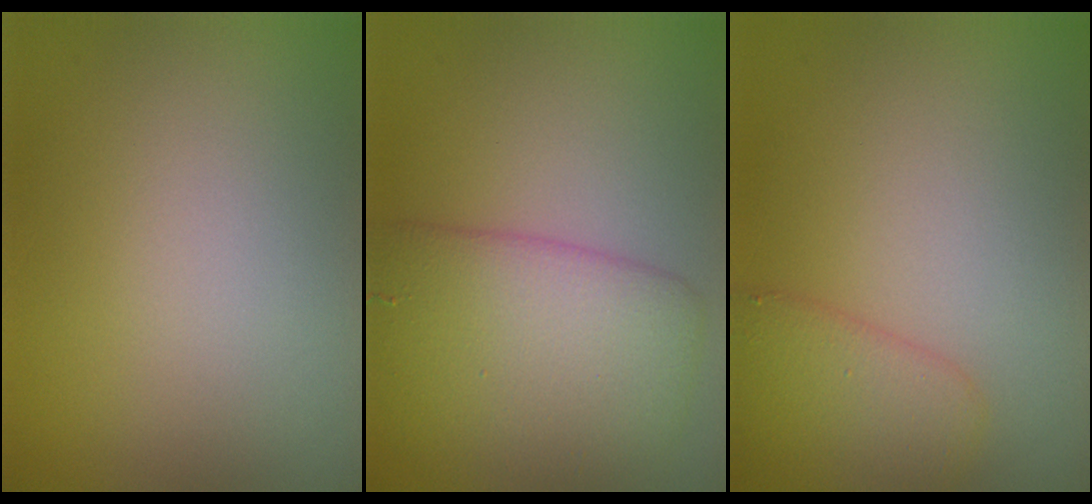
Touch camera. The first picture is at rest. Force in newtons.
{"total": 6.7, "press": 6.7, "slide": 0.1}
{"total": 3.0, "press": 3.0, "slide": 0.3}